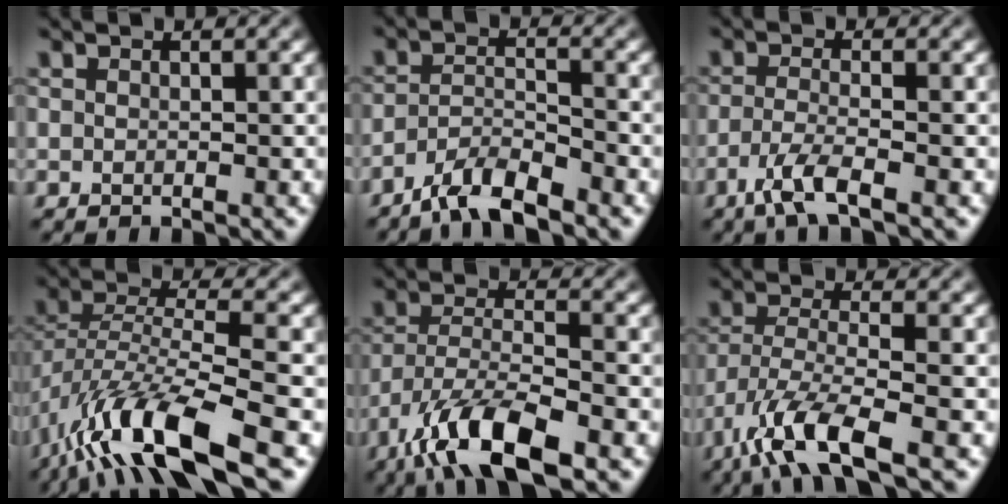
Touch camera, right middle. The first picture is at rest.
{"total": 4.6, "force": [-3.8, 0.9, 2.4], "torque": [-0.047, 0.000, -0.077]}
{"total": 3.4, "force": [-2.0, 0.6, 2.7], "torque": [-0.058, -0.001, -0.049]}
{"total": 11.2, "force": [-6.6, 3.0, 8.5], "torque": [-0.163, -0.001, -0.129]}
{"total": 8.8, "force": [-5.6, 2.8, 6.3], "torque": [-0.118, -0.002, -0.110]}
{"total": 7.1, "force": [-4.4, 1.8, 5.3], "torque": [-0.108, -0.007, -0.092]}